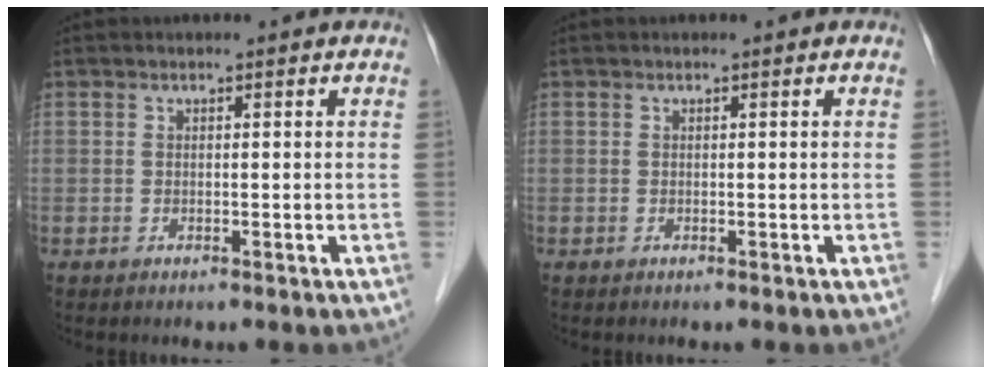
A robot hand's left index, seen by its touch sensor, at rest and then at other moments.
{"total": 0.0}